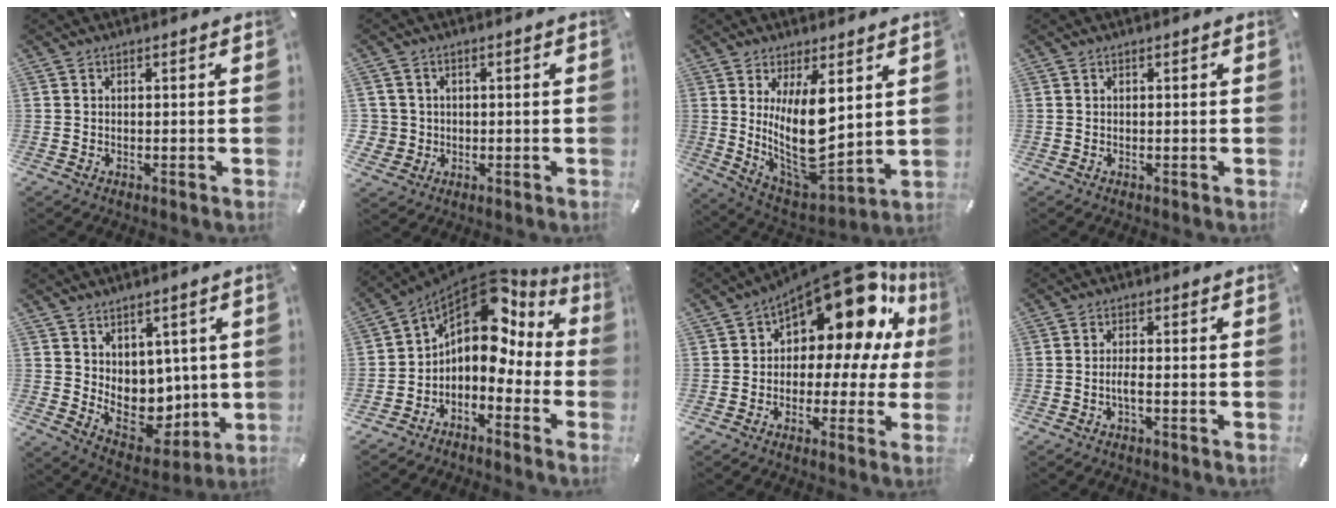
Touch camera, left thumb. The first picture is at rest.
{"total": 4.2, "force": [-0.1, 4.2, 0.2], "torque": [-0.016, 0.009, -0.001]}
{"total": 16.4, "force": [4.3, 7.1, 14.2], "torque": [-0.256, -0.041, 0.075]}
{"total": 0.0}
{"total": 9.1, "force": [2.6, 7.8, 3.9], "torque": [-0.053, -0.047, 0.063]}
{"total": 12.3, "force": [5.4, 7.5, 8.1], "torque": [-0.139, -0.052, 0.088]}
{"total": 17.6, "force": [9.0, 9.1, 12.1], "torque": [-0.170, -0.076, 0.149]}
{"total": 2.7, "force": [-1.1, 0.4, 2.4], "torque": [-0.050, -0.002, -0.021]}